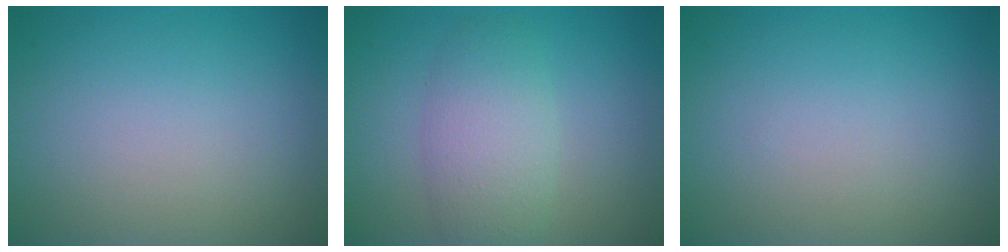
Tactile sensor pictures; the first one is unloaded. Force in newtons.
{"total": 4.1, "press": 4.1, "slide": 0.2}
{"total": 0.0}